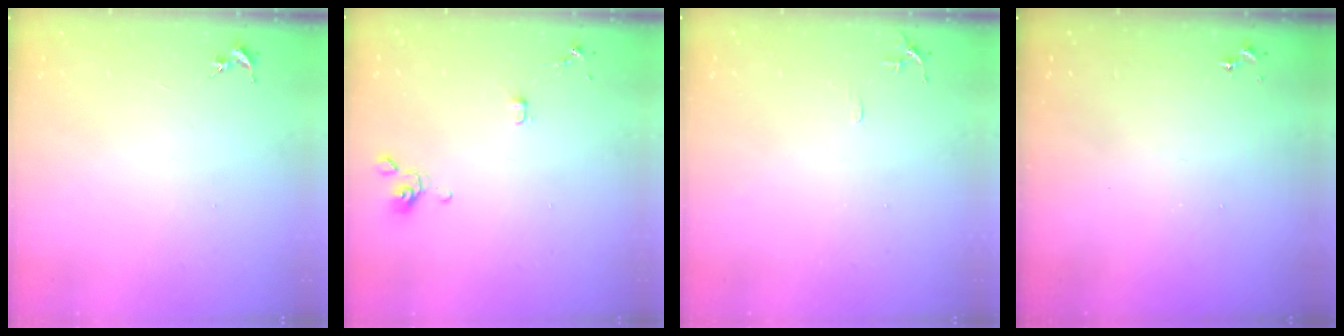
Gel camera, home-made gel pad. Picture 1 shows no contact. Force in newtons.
{"total": 4.6, "press": 4.6, "slide": 0.7}
{"total": 5.3, "press": 5.2, "slide": 0.6}
{"total": 0.0}